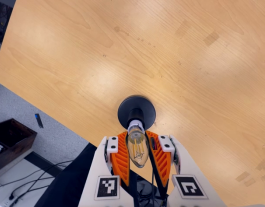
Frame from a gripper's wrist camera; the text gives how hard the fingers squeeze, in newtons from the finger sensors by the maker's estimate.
{"total": 20.3, "left": 18.5, "right": 22.1}